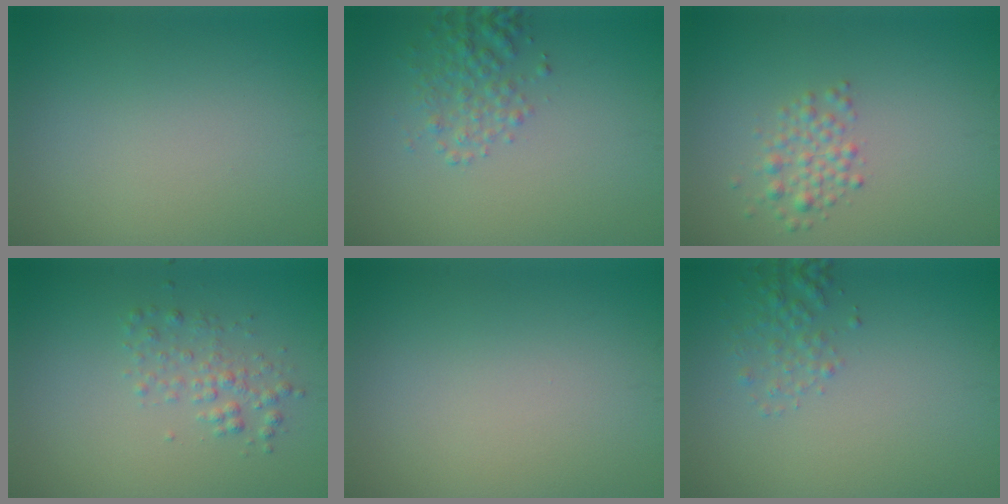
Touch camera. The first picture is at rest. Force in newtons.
{"total": 2.6, "press": 2.6, "slide": 0.1}
{"total": 2.1, "press": 2.1, "slide": 0.0}
{"total": 2.0, "press": 2.0, "slide": 0.1}
{"total": 0.0}
{"total": 1.8, "press": 1.8, "slide": 0.1}